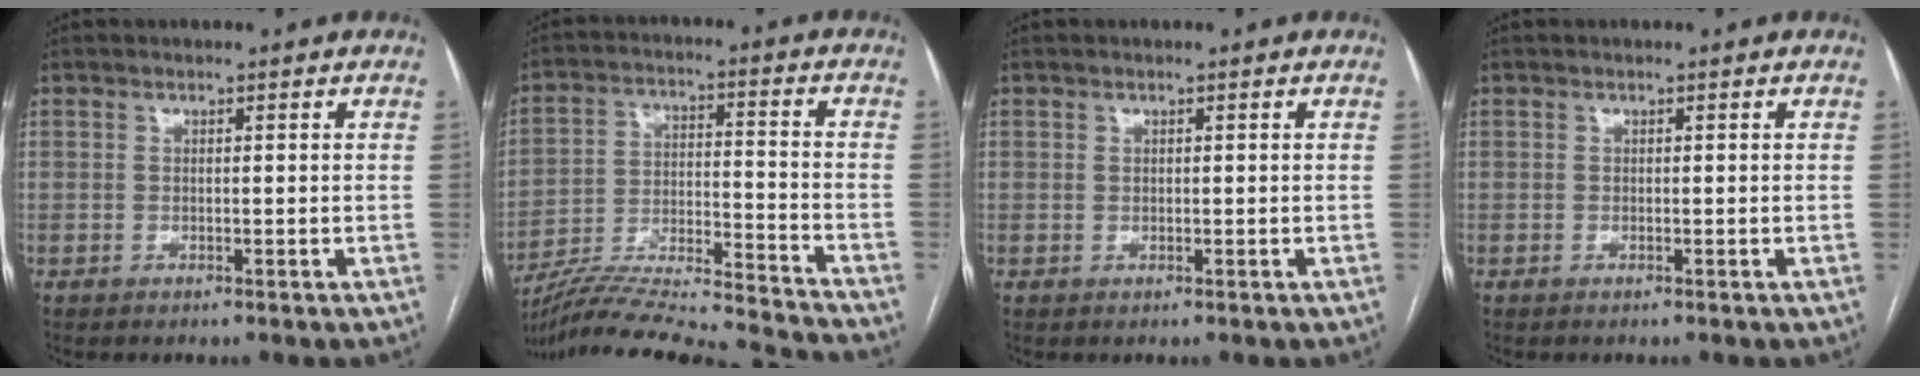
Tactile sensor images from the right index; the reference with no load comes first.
{"total": 23.1, "force": [-21.8, 0.0, 7.8], "torque": [-0.138, -0.015, -0.335]}
{"total": 0.0}
{"total": 0.0}